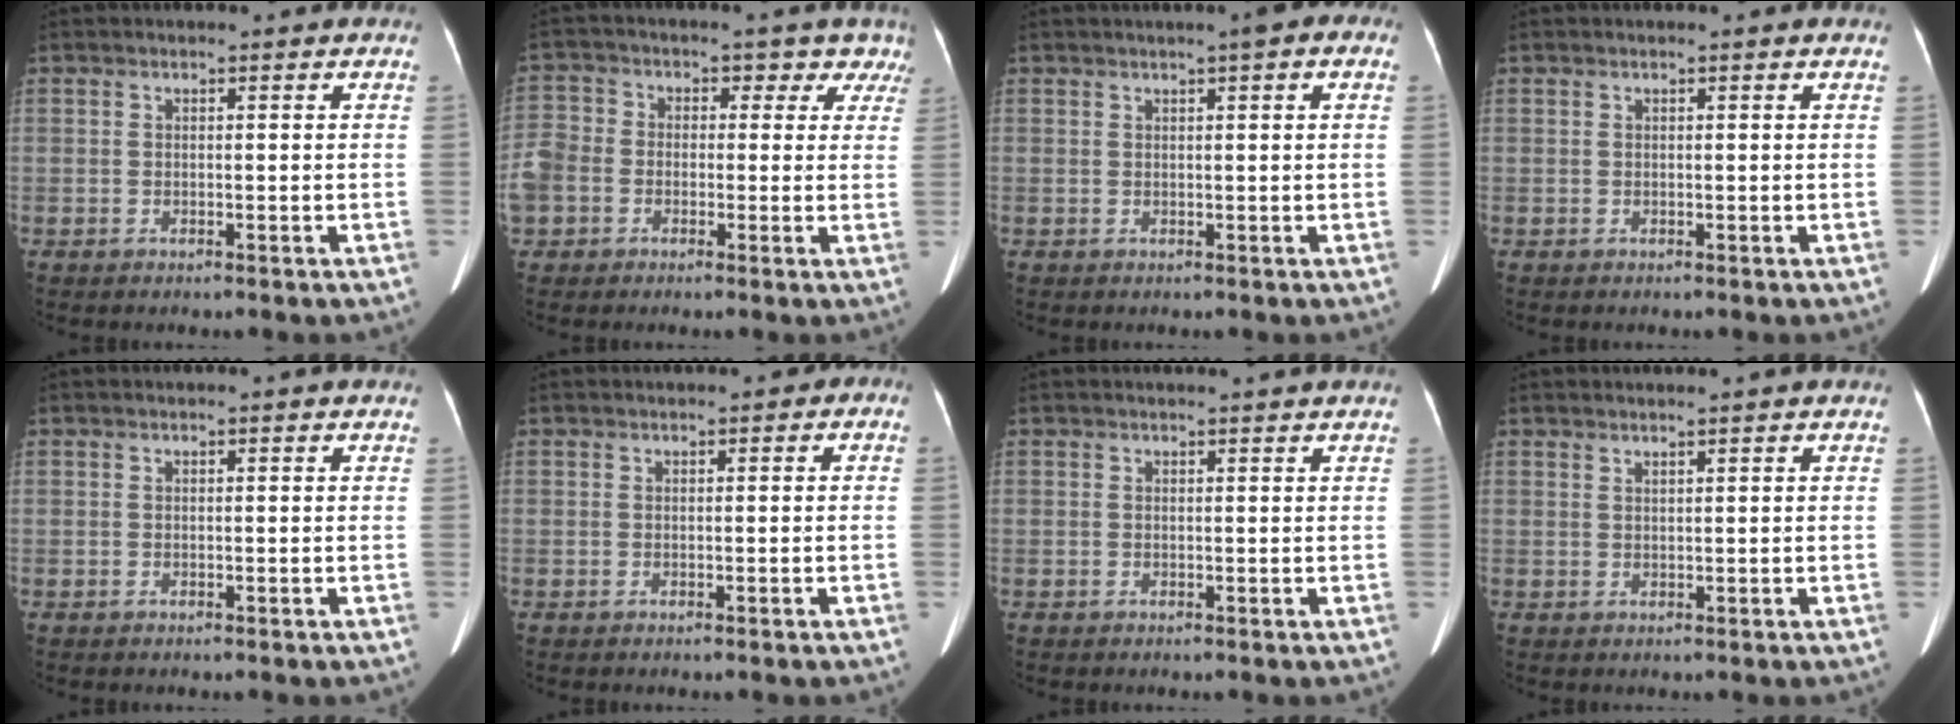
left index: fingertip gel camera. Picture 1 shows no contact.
{"total": 19.6, "force": [3.5, 17.8, 7.5], "torque": [-0.217, 0.123, 0.062]}
{"total": 3.4, "force": [1.8, 0.4, 2.9], "torque": [-0.037, 0.019, 0.022]}
{"total": 0.8, "force": [0.7, -0.1, 0.3], "torque": [-0.014, 0.008, 0.015]}
{"total": 0.0}
{"total": 1.3, "force": [0.2, 0.8, 1.0], "torque": [-0.012, 0.015, 0.002]}
{"total": 2.1, "force": [1.9, -0.5, 0.7], "torque": [-0.011, 0.005, 0.026]}
{"total": 1.2, "force": [1.0, -0.4, 0.5], "torque": [-0.015, -0.003, 0.024]}